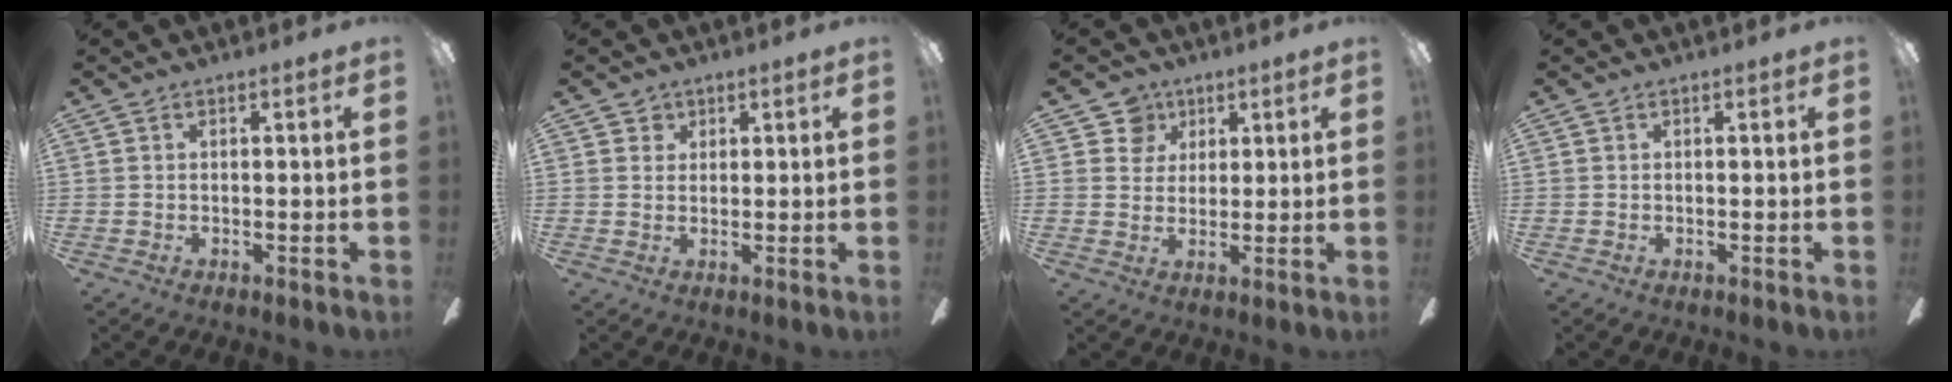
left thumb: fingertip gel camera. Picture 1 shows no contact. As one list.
[{"total": 2.3, "force": [1.3, 1.9, 0.1], "torque": [0.002, 0.003, 0.021]}, {"total": 6.6, "force": [3.5, 5.6, 0.9], "torque": [-0.023, -0.005, 0.065]}, {"total": 0.0}]